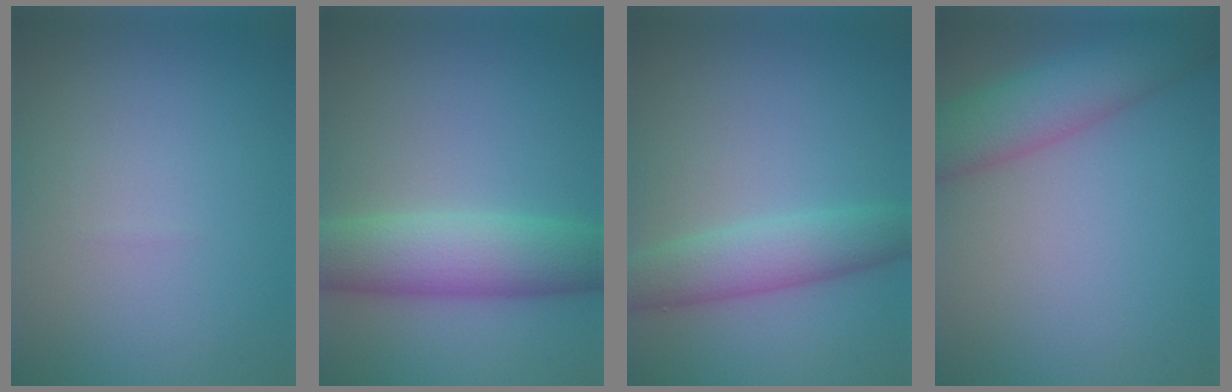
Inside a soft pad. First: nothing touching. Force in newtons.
{"total": 6.7, "press": 6.7, "slide": 0.4}
{"total": 4.2, "press": 4.2, "slide": 0.2}
{"total": 5.7, "press": 5.7, "slide": 0.2}